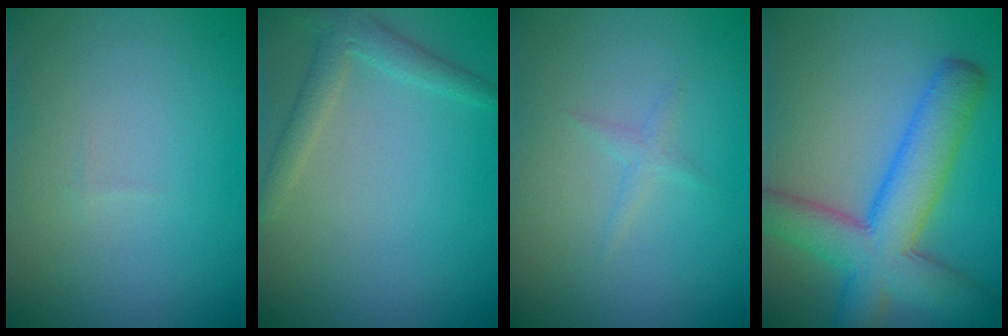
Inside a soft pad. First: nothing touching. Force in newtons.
{"total": 2.5, "press": 2.5, "slide": 0.2}
{"total": 0.9, "press": 0.9, "slide": 0.0}
{"total": 8.4, "press": 8.4, "slide": 0.4}